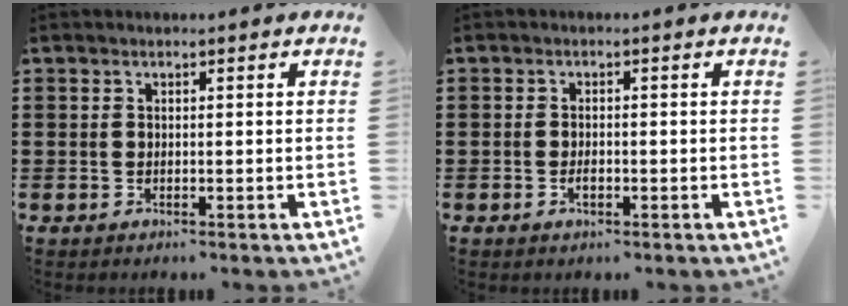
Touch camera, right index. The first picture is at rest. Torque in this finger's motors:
{"motor_torque": [2.11, 0.03, 0.02, 0.00]}